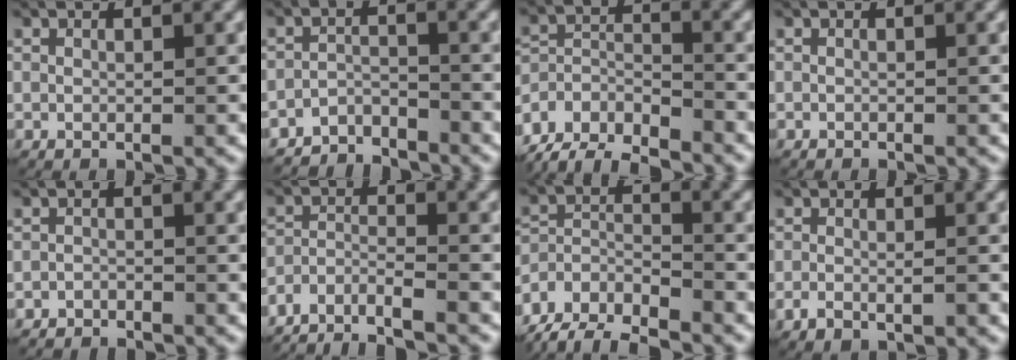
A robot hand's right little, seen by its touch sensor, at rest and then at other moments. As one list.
[{"total": 4.4, "force": [-4.1, 1.6, 0.7], "torque": [-0.012, -0.009, -0.075]}, {"total": 11.5, "force": [-9.0, 6.7, 2.7], "torque": [-0.068, -0.042, -0.147]}, {"total": 0.0}, {"total": 1.8, "force": [-1.7, 0.5, -0.1], "torque": [0.001, -0.009, -0.029]}, {"total": 10.5, "force": [-9.4, 4.0, 2.5], "torque": [-0.050, -0.031, -0.149]}, {"total": 9.7, "force": [-7.1, 6.3, 2.2], "torque": [-0.061, -0.034, -0.123]}, {"total": 2.1, "force": [-1.2, 1.1, 1.4], "torque": [-0.031, -0.006, -0.018]}]